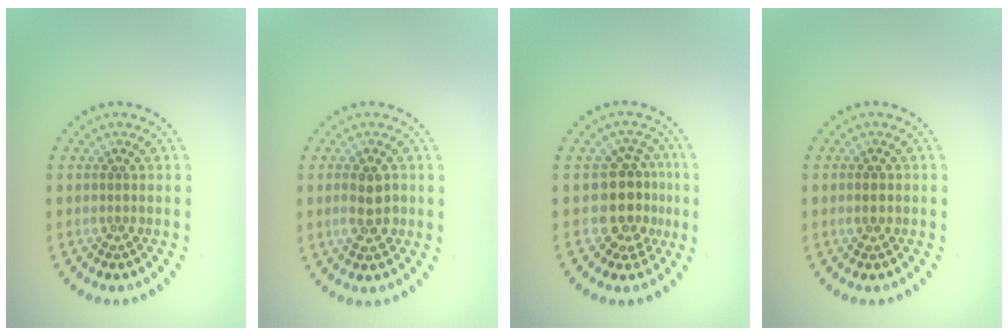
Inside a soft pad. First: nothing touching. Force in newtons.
{"total": 2.8, "press": 2.8, "slide": 0.3}
{"total": 3.8, "press": 3.1, "slide": 2.2}
{"total": 1.4, "press": 1.4, "slide": 0.0}